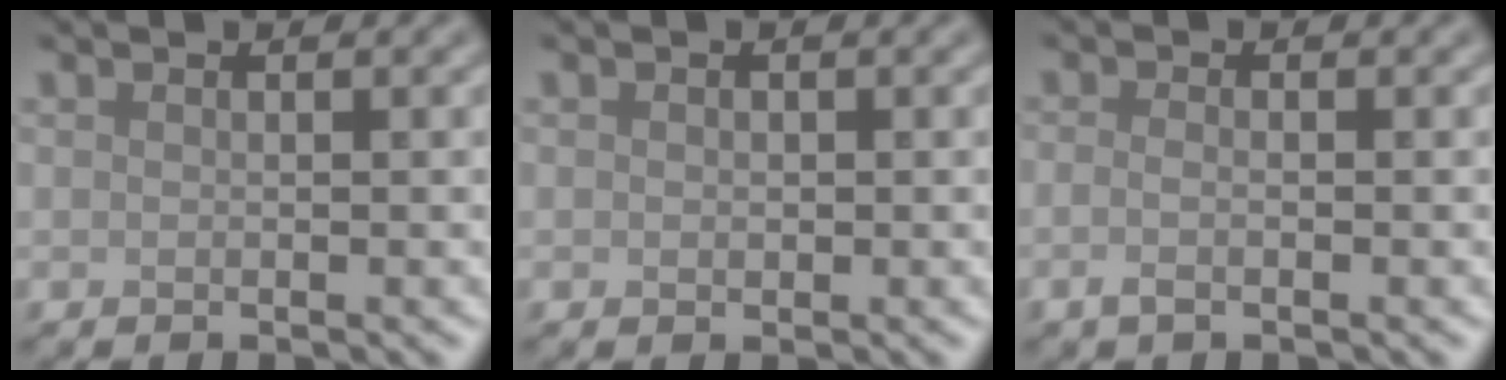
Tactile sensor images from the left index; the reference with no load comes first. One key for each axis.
{"total": 0.6, "fx": 0.0, "fy": 0.5, "fz": 0.3, "tx": -0.003, "ty": -0.002, "tz": 0.000}
{"total": 1.4, "fx": -0.5, "fy": 0.6, "fz": 1.2, "tx": -0.027, "ty": -0.004, "tz": -0.014}